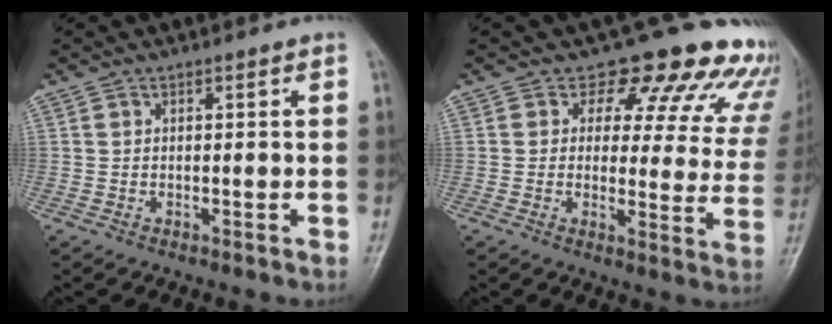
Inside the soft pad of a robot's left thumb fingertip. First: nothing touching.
{"total": 17.0, "force": [14.1, 7.3, 6.0], "torque": [-0.012, -0.088, 0.139]}